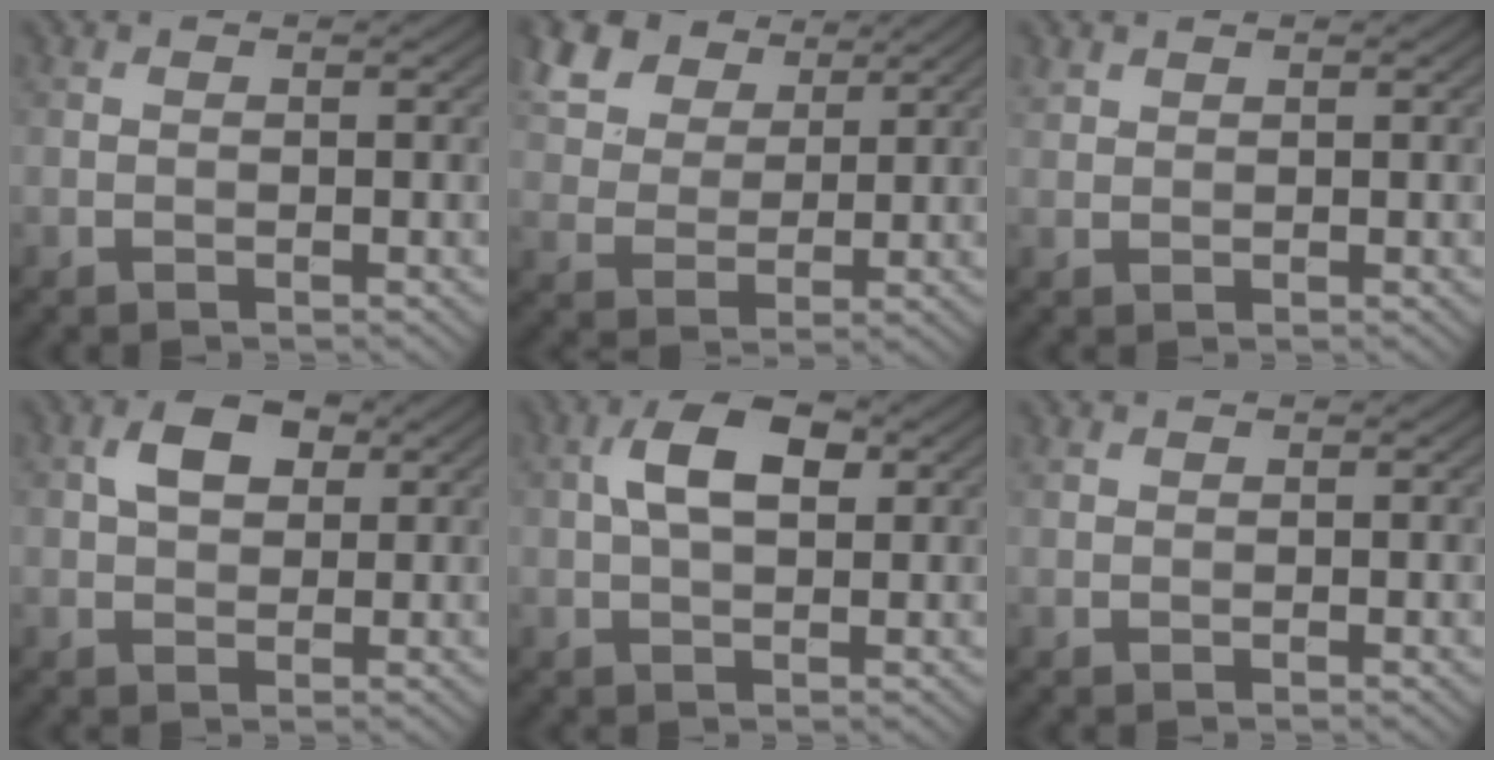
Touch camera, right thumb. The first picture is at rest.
{"total": 10.0, "force": [6.3, 5.9, 5.0], "torque": [-0.149, 0.019, 0.122]}
{"total": 1.2, "force": [1.0, 0.5, 0.3], "torque": [-0.009, 0.002, 0.026]}
{"total": 4.6, "force": [1.5, 2.9, 3.2], "torque": [-0.060, 0.009, 0.022]}
{"total": 6.0, "force": [1.4, 3.1, 4.9], "torque": [-0.094, 0.009, 0.020]}
{"total": 0.7, "force": [0.6, 0.3, 0.2], "torque": [-0.006, 0.000, 0.015]}